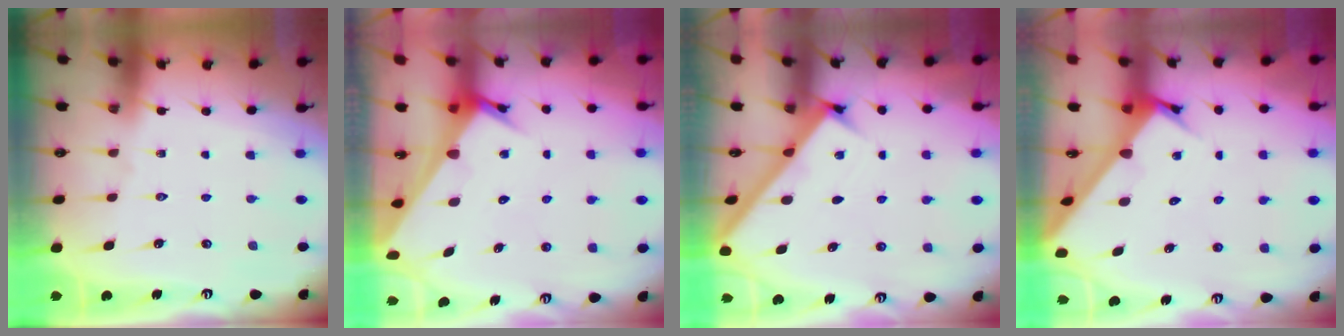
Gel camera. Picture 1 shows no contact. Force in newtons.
{"total": 3.7, "press": 3.7, "slide": 0.2}
{"total": 2.8, "press": 2.8, "slide": 0.4}
{"total": 2.9, "press": 2.9, "slide": 0.2}